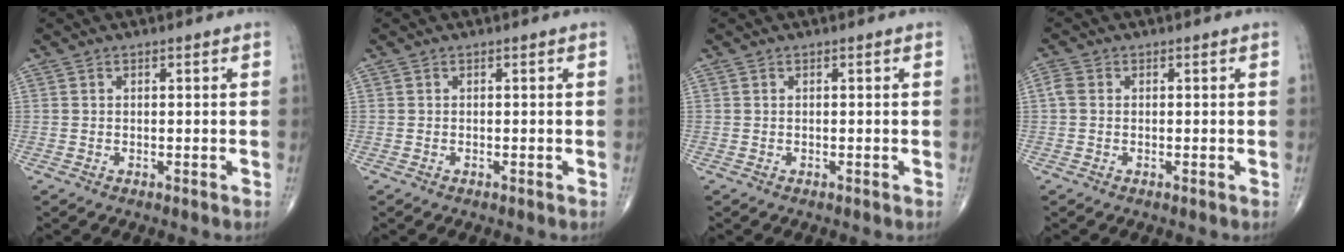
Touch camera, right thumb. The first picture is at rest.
{"total": 0.0}
{"total": 0.0}
{"total": 1.8, "force": [0.1, 1.4, 1.1], "torque": [-0.026, 0.005, -0.003]}